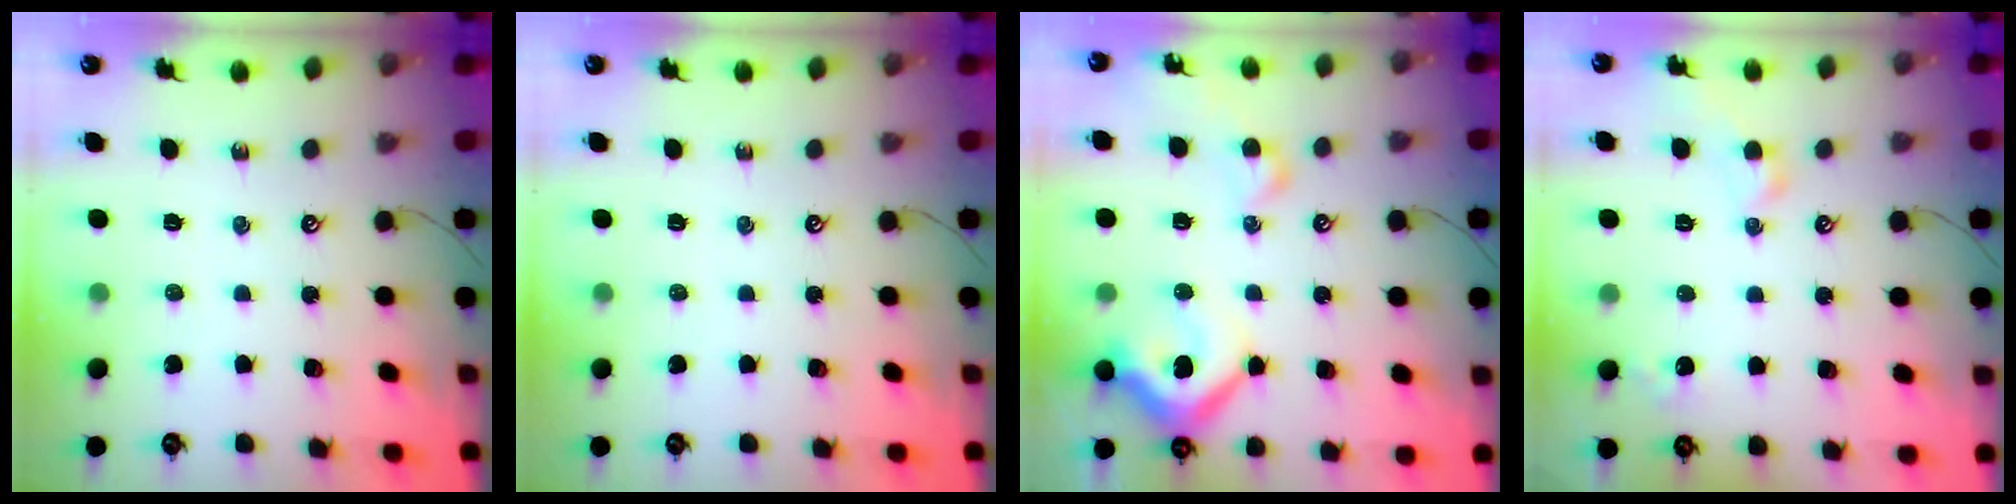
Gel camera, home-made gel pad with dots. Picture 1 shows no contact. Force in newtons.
{"total": 0.0}
{"total": 14.3, "press": 14.2, "slide": 2.2}
{"total": 3.9, "press": 3.8, "slide": 0.7}